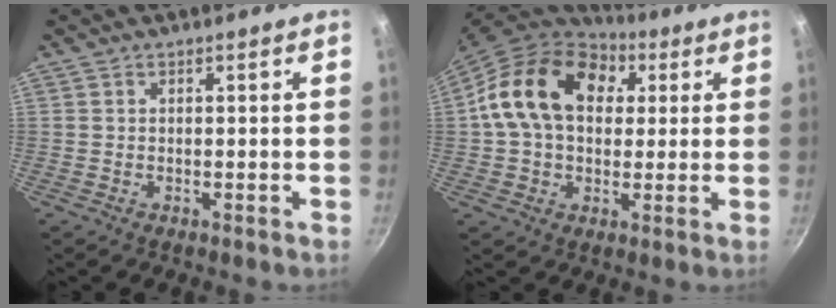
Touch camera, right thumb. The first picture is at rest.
{"total": 19.2, "force": [4.6, 13.9, 12.5], "torque": [-0.194, 0.022, 0.065]}